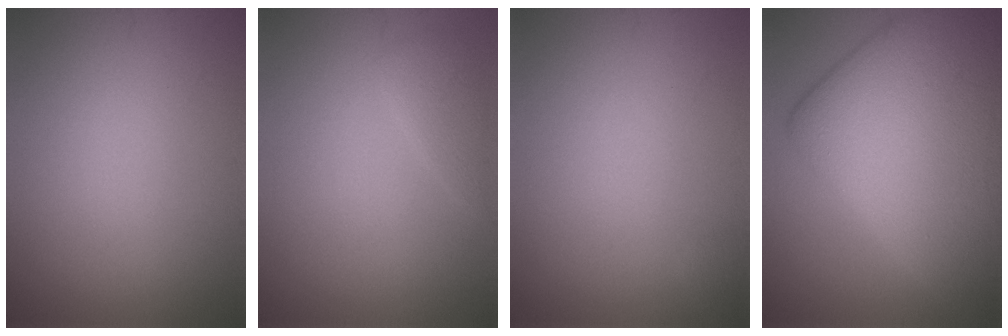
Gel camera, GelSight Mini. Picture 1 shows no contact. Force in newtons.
{"total": 1.4, "press": 1.4, "slide": 0.1}
{"total": 0.9, "press": 0.9, "slide": 0.2}
{"total": 14.2, "press": 14.2, "slide": 0.1}